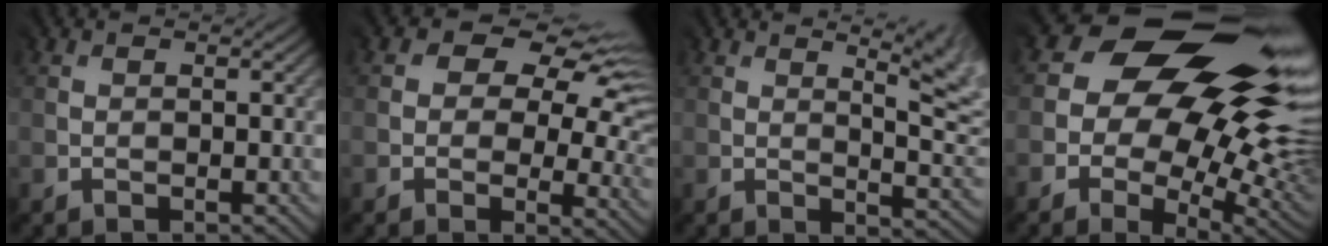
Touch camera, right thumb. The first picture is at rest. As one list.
[{"total": 11.3, "force": [2.8, 7.1, 8.3], "torque": [-0.126, 0.004, 0.061]}, {"total": 9.4, "force": [4.1, 3.2, 7.9], "torque": [-0.083, 0.031, 0.049]}, {"total": 17.0, "force": [3.8, 10.3, 12.9], "torque": [-0.213, -0.002, 0.071]}]